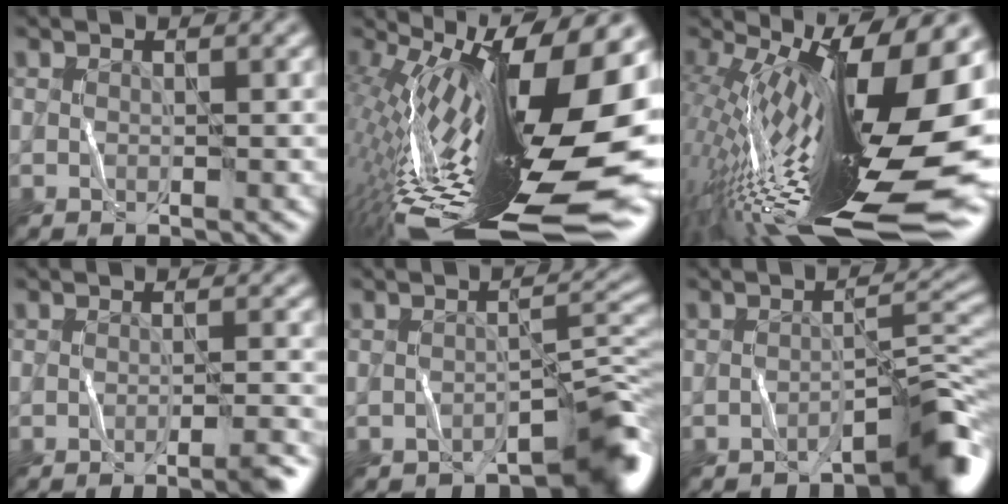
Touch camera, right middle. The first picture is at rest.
{"total": 19.9, "force": [-1.6, 6.7, 18.7], "torque": [-0.311, -0.013, -0.043]}
{"total": 19.9, "force": [-1.8, 5.9, 19.0], "torque": [-0.310, 0.009, -0.052]}
{"total": 3.6, "force": [-2.3, 0.6, 2.8], "torque": [-0.034, 0.003, -0.039]}
{"total": 5.5, "force": [-3.8, 1.7, 3.5], "torque": [-0.029, 0.006, -0.056]}
{"total": 5.2, "force": [-3.9, 0.8, 3.3], "torque": [-0.037, 0.012, -0.061]}